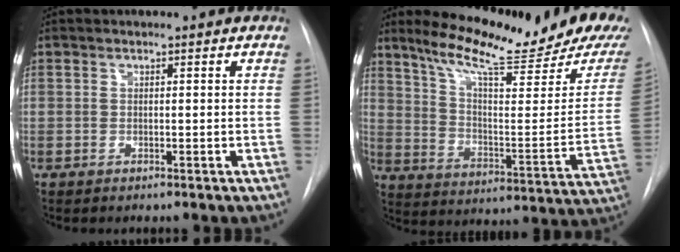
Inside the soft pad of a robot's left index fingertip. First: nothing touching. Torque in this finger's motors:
{"motor_torque": [1.03, -1.11, 0.36, 0.11]}